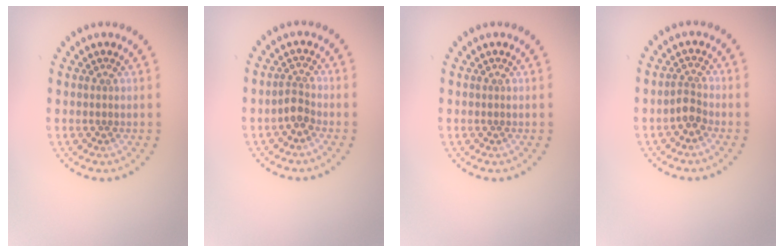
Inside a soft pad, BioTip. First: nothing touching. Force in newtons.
{"total": 1.7, "press": 1.3, "slide": 1.1}
{"total": 0.0}
{"total": 1.7, "press": 1.3, "slide": 1.1}